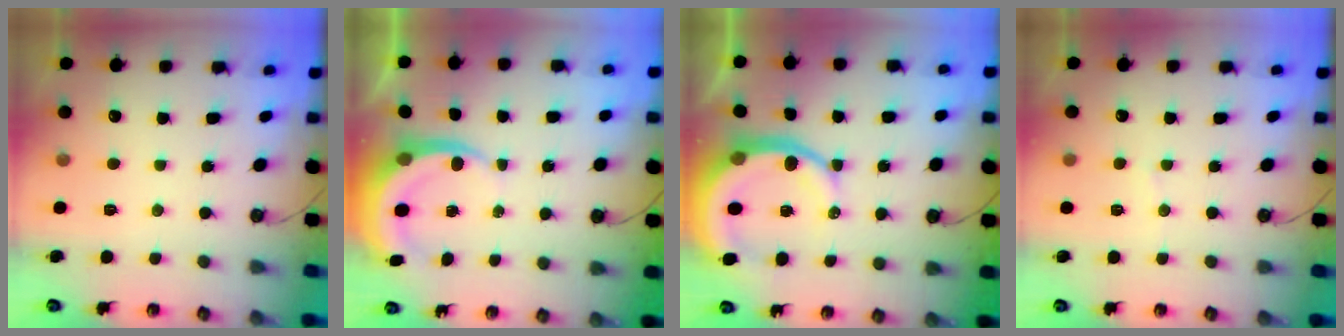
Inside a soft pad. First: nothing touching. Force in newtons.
{"total": 5.9, "press": 5.9, "slide": 0.6}
{"total": 12.0, "press": 11.9, "slide": 1.4}
{"total": 3.1, "press": 3.1, "slide": 0.3}